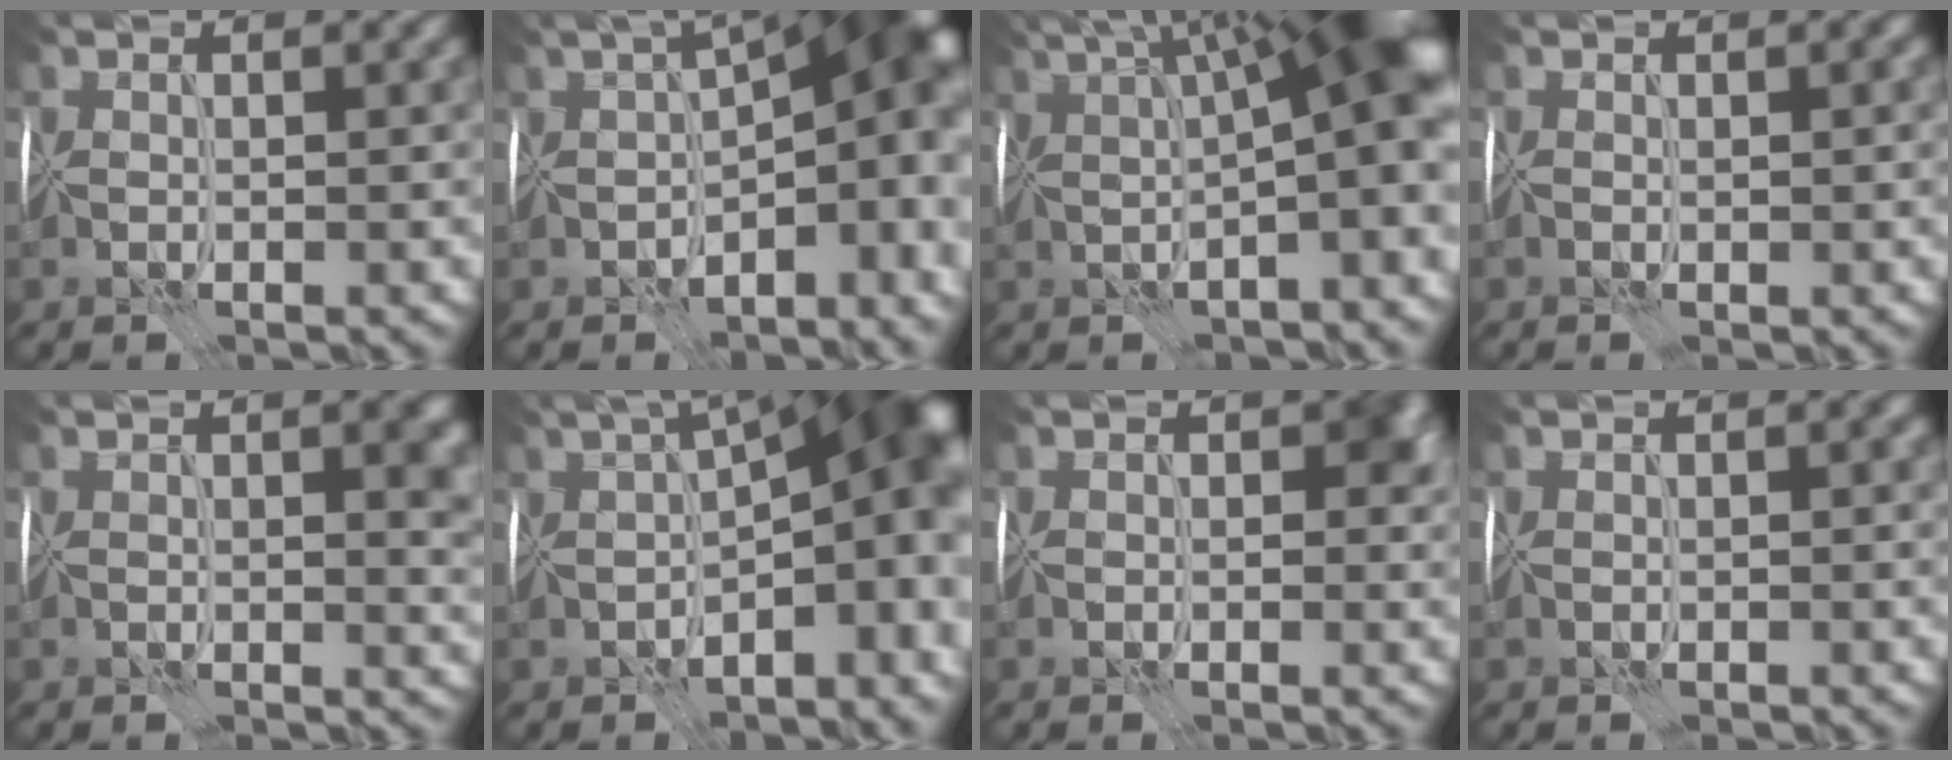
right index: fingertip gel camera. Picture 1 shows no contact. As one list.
[{"total": 14.4, "force": [-2.6, 7.2, 12.1], "torque": [-0.140, -0.009, -0.023]}, {"total": 14.6, "force": [3.2, 4.4, 13.5], "torque": [-0.147, 0.039, 0.052]}, {"total": 0.5, "force": [-0.1, 0.4, 0.4], "torque": [-0.005, 0.004, -0.001]}, {"total": 3.6, "force": [0.8, 1.5, 3.2], "torque": [-0.039, -0.002, 0.014]}, {"total": 16.9, "force": [-1.5, 8.0, 14.8], "torque": [-0.171, -0.012, 0.003]}, {"total": 2.8, "force": [0.2, 2.1, 1.8], "torque": [-0.015, 0.000, 0.000]}, {"total": 0.0}]